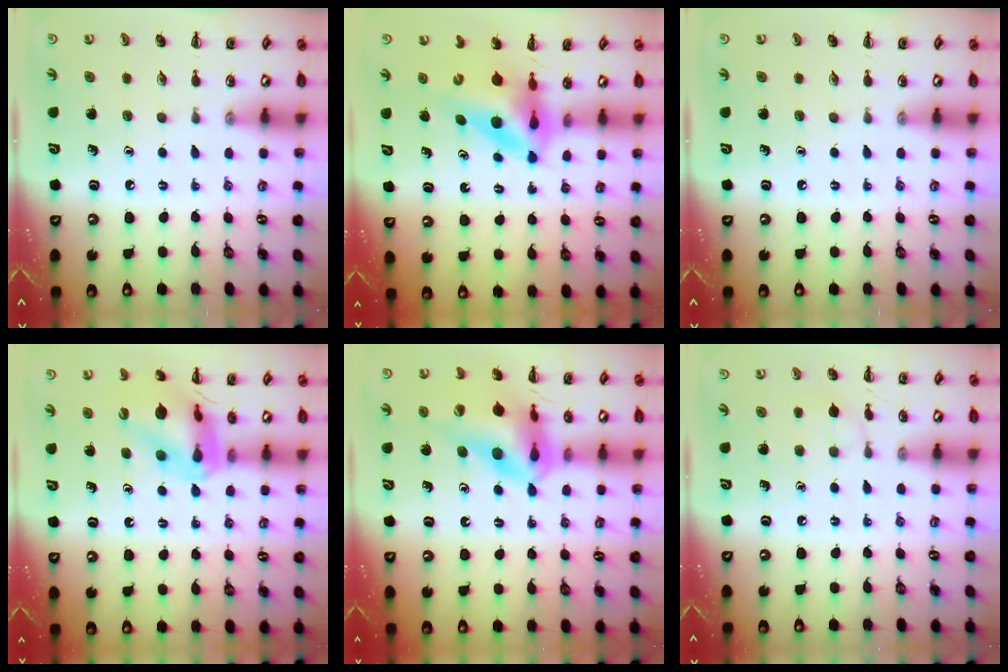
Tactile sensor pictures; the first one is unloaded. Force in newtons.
{"total": 8.3, "press": 7.9, "slide": 2.6}
{"total": 0.0}
{"total": 14.2, "press": 13.9, "slide": 2.7}
{"total": 16.7, "press": 16.4, "slide": 3.3}
{"total": 5.9, "press": 5.7, "slide": 1.8}